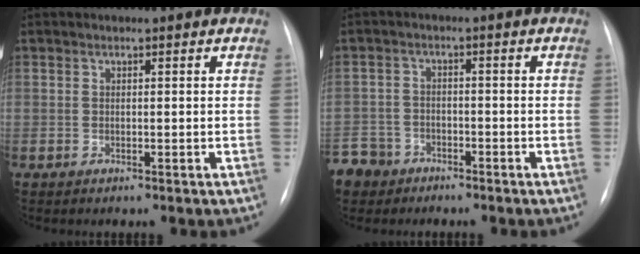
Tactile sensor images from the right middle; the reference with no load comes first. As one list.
[{"total": 6.8, "force": [-5.0, 4.7, 0.2], "torque": [-0.009, 0.002, -0.092]}]